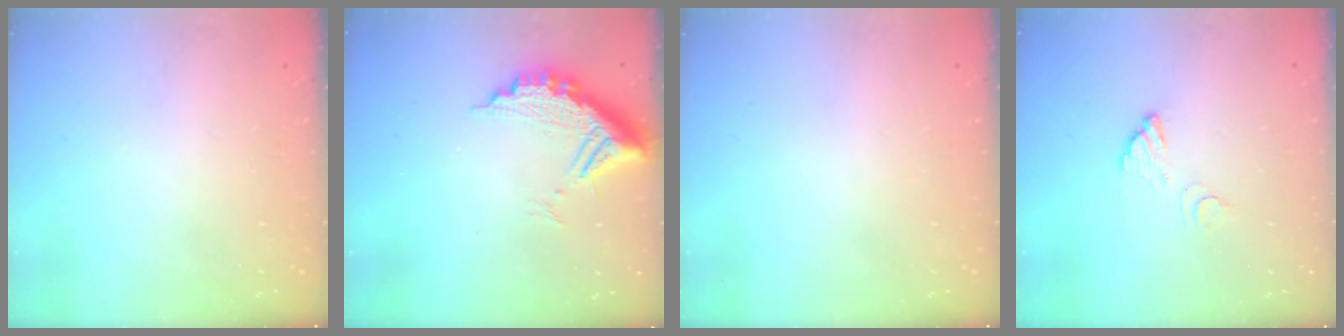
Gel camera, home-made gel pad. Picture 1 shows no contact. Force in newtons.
{"total": 11.1, "press": 11.1, "slide": 0.8}
{"total": 0.0}
{"total": 3.8, "press": 3.8, "slide": 0.2}